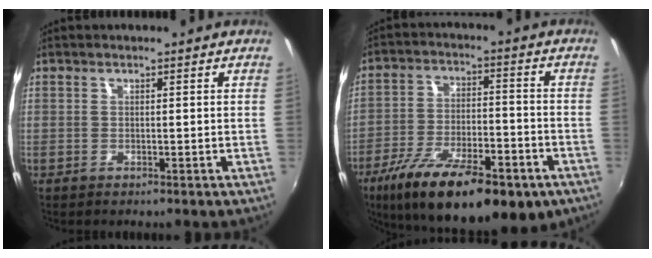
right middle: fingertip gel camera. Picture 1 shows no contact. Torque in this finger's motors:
{"motor_torque": [1.54, -0.60, 0.46, 0.21]}